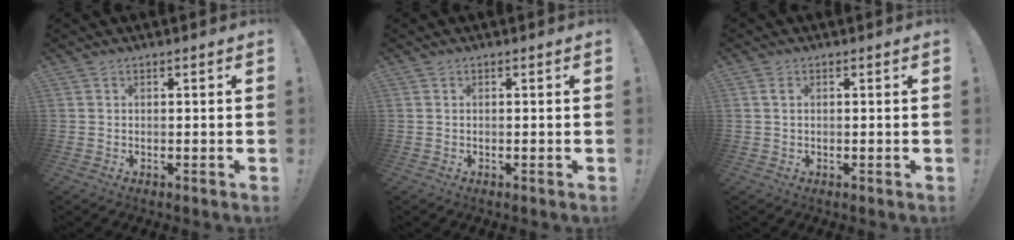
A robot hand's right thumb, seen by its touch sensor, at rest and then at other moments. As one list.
[{"total": 0.0}, {"total": 1.4, "force": [0.5, 0.8, 1.1], "torque": [-0.027, 0.005, 0.009]}]